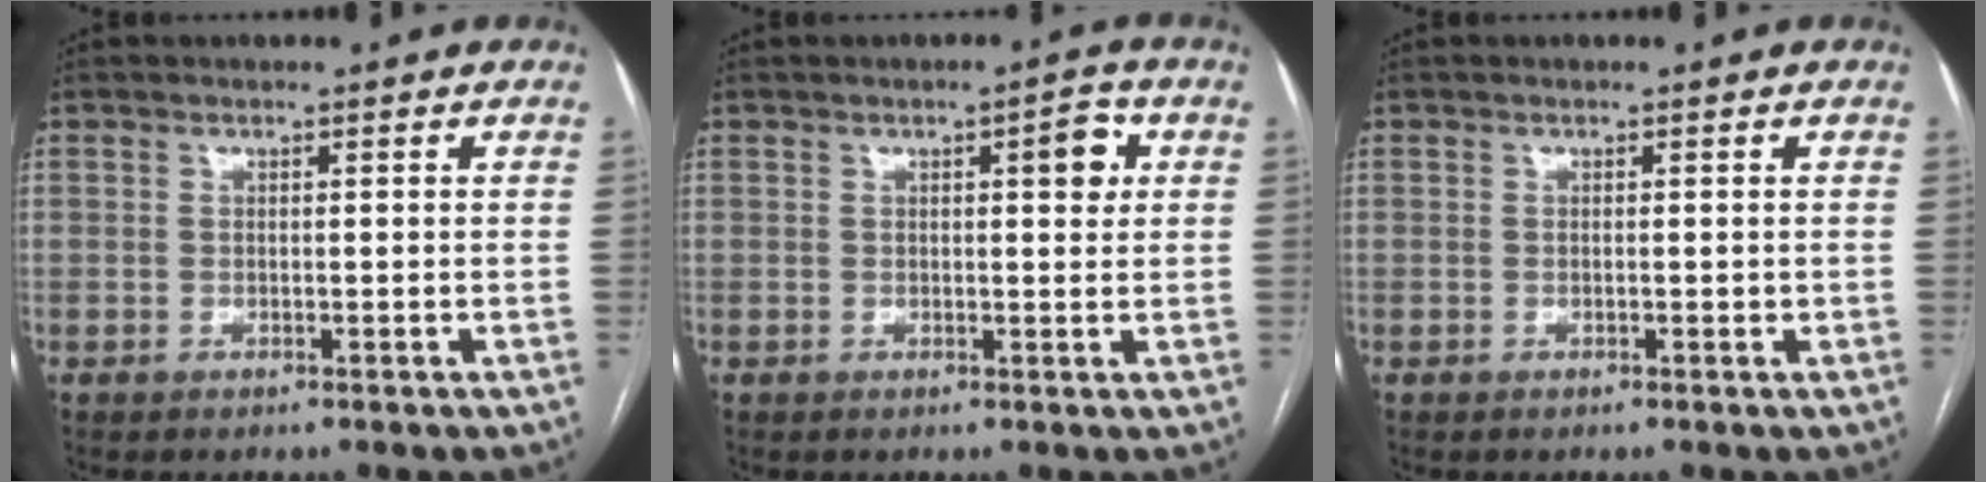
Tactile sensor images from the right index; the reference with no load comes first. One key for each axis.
{"total": 3.6, "fx": 1.1, "fy": 1.0, "fz": 3.2, "tx": -0.041, "ty": 0.004, "tz": 0.013}
{"total": 0.5, "fx": 0.0, "fy": 0.3, "fz": 0.5, "tx": -0.007, "ty": -0.001, "tz": 0.000}